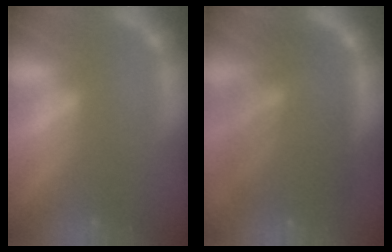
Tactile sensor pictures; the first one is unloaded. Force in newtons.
{"total": 9.1}